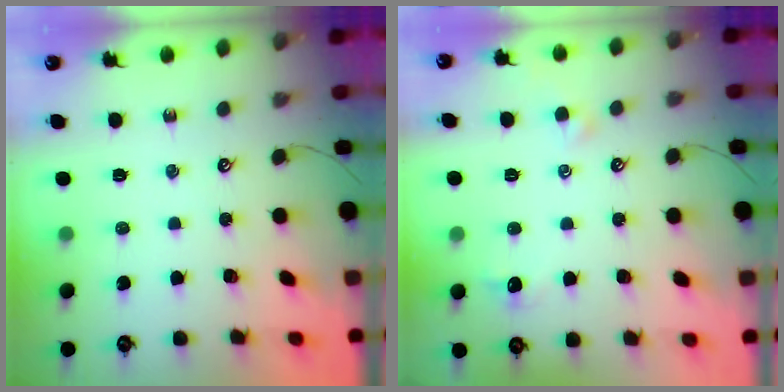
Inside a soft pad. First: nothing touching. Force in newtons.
{"total": 0.7, "press": 0.4, "slide": 0.5}